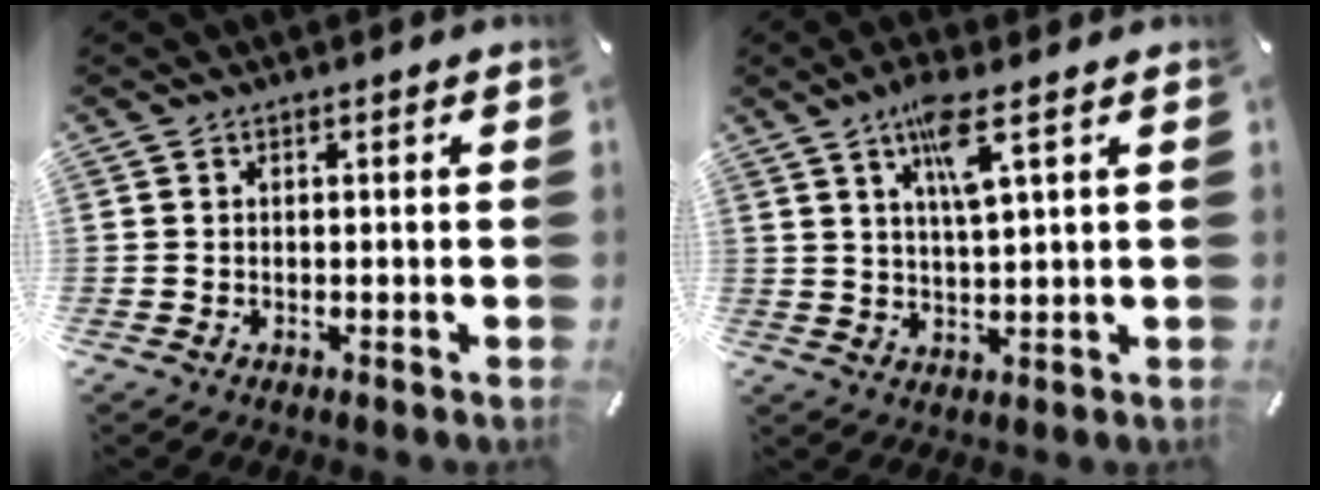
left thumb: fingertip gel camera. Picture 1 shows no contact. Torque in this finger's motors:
{"motor_torque": [1.45, 1.46, 0.89, -0.92, 0.34]}